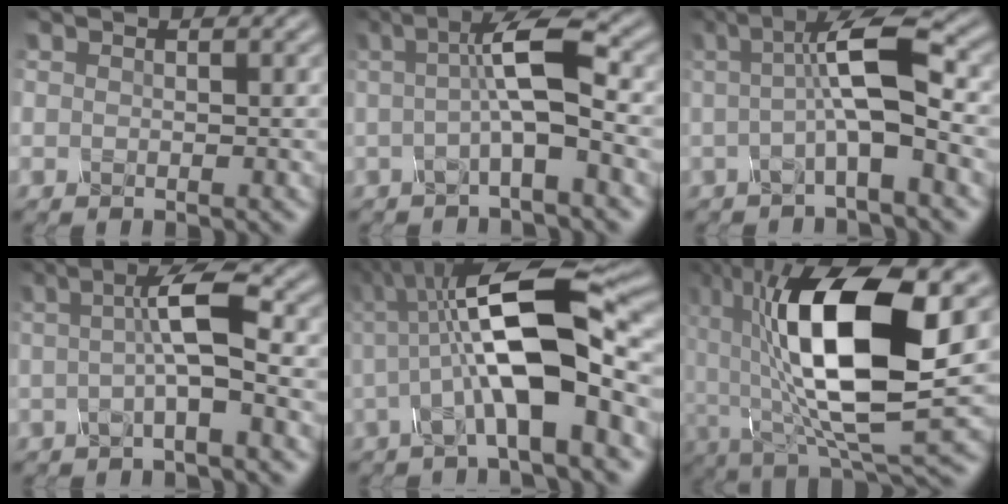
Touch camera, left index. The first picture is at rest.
{"total": 5.3, "force": [-0.2, 0.9, 5.2], "torque": [-0.091, 0.009, -0.011]}
{"total": 6.1, "force": [-0.3, 1.2, 5.9], "torque": [-0.102, 0.013, -0.013]}
{"total": 4.5, "force": [-0.2, 0.7, 4.4], "torque": [-0.077, 0.004, -0.007]}
{"total": 10.9, "force": [0.0, 2.9, 10.5], "torque": [-0.180, 0.015, -0.006]}
{"total": 14.3, "force": [1.2, 5.7, 13.0], "torque": [-0.225, -0.007, 0.021]}